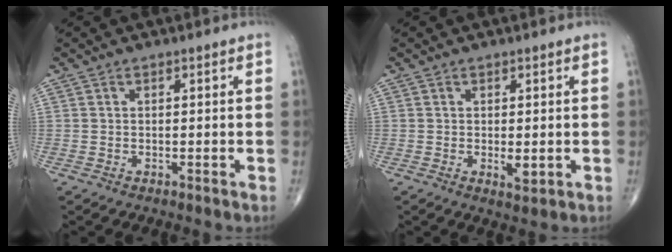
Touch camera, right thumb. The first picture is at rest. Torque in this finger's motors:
{"motor_torque": [0.40, 0.41, 0.35, -0.48, 0.15]}